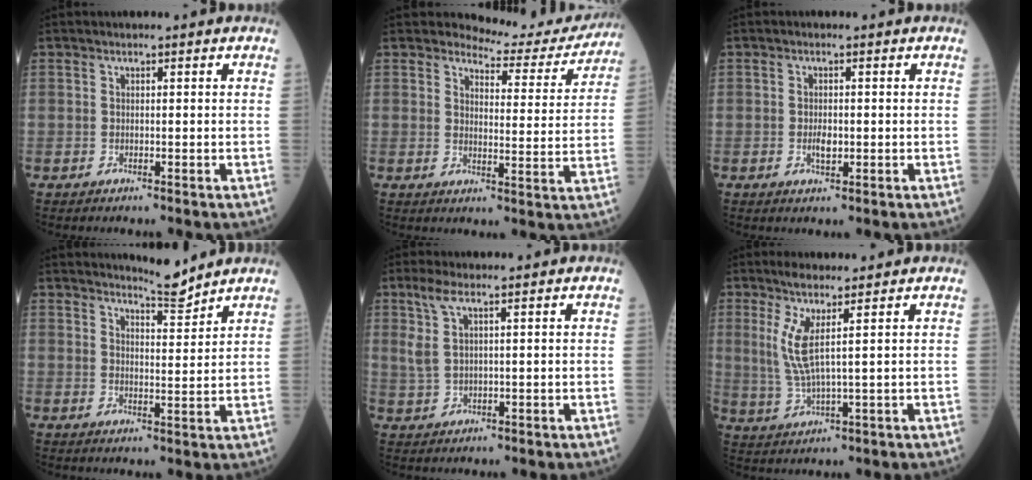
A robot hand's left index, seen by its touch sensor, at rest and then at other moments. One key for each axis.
{"total": 9.5, "fx": 9.4, "fy": 1.8, "fz": -0.1, "tx": 0.013, "ty": -0.029, "tz": 0.105}
{"total": 1.9, "fx": -0.5, "fy": 0.9, "fz": 1.6, "tx": -0.029, "ty": 0.001, "tz": -0.007}
{"total": 4.1, "fx": 4.1, "fy": -0.3, "fz": 0.5, "tx": -0.015, "ty": -0.018, "tz": 0.066}
{"total": 3.9, "fx": 2.2, "fy": 0.6, "fz": 3.1, "tx": -0.079, "ty": 0.009, "tz": 0.053}
{"total": 6.1, "fx": 2.1, "fy": -0.4, "fz": 5.7, "tx": -0.128, "ty": -0.007, "tz": 0.048}